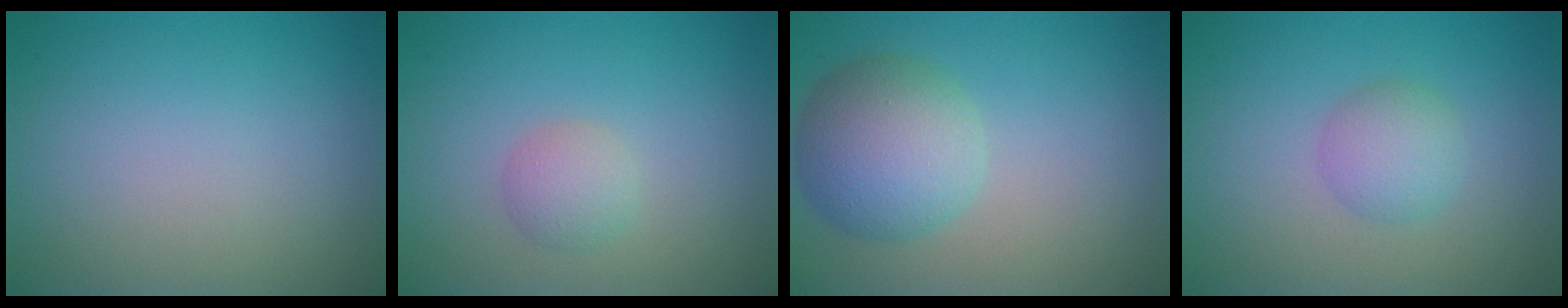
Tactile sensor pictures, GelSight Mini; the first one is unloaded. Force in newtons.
{"total": 1.8, "press": 1.8, "slide": 0.1}
{"total": 6.0, "press": 6.0, "slide": 0.2}
{"total": 2.4, "press": 2.4, "slide": 0.0}